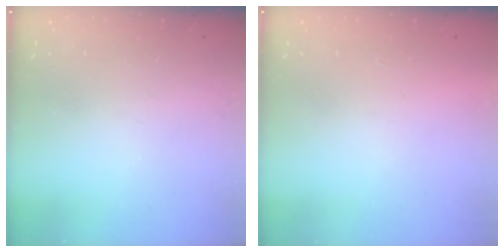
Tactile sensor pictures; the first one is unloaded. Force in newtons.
{"total": 1.7, "press": 1.7, "slide": 0.1}